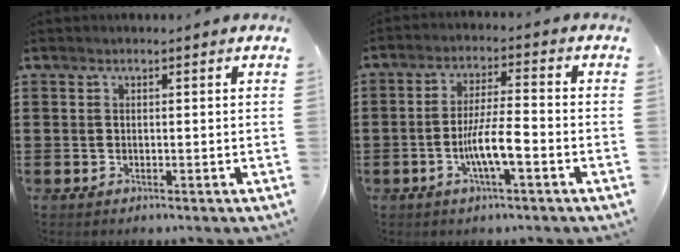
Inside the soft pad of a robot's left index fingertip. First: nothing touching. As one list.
[{"total": 6.8, "force": [-2.3, 1.2, 6.3], "torque": [-0.124, -0.002, -0.047]}]